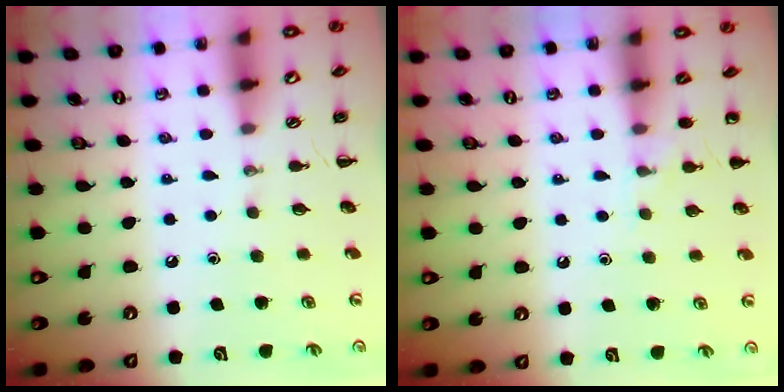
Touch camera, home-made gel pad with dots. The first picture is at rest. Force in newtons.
{"total": 5.5, "press": 5.2, "slide": 1.7}